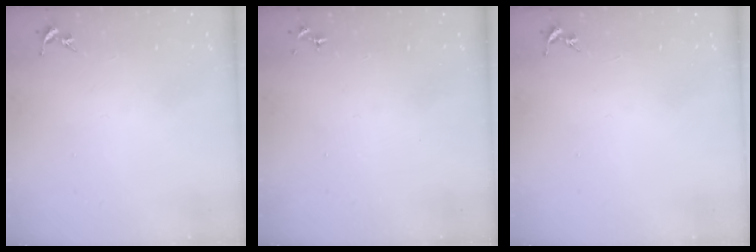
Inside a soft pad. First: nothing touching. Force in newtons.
{"total": 0.0}
{"total": 0.0}